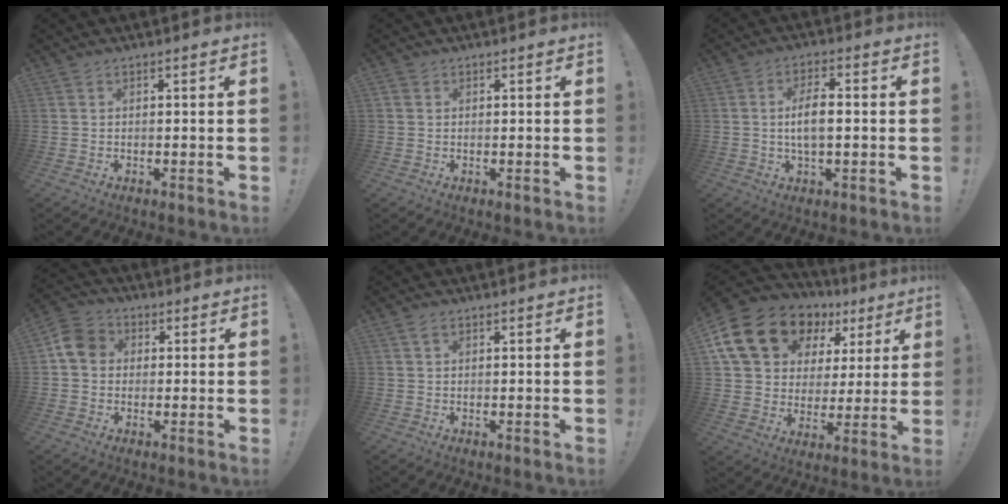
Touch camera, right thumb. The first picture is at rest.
{"total": 1.1, "force": [0.5, 0.9, 0.2], "torque": [-0.013, 0.006, 0.011]}
{"total": 7.2, "force": [-0.3, 2.7, 6.7], "torque": [-0.123, 0.003, -0.011]}
{"total": 7.7, "force": [1.0, 6.6, 3.9], "torque": [-0.060, 0.020, 0.025]}
{"total": 1.6, "force": [1.0, 0.8, 0.9], "torque": [-0.017, 0.002, 0.019]}
{"total": 20.1, "force": [11.0, 13.4, 10.1], "torque": [-0.166, -0.053, 0.217]}